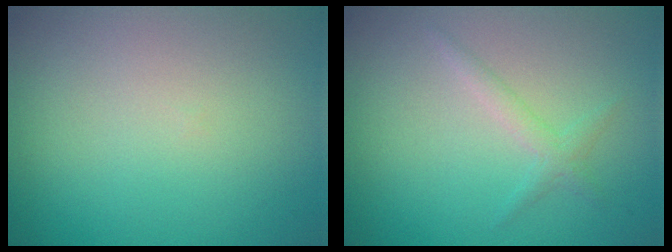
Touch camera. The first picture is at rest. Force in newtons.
{"total": 1.4, "press": 1.4, "slide": 0.1}